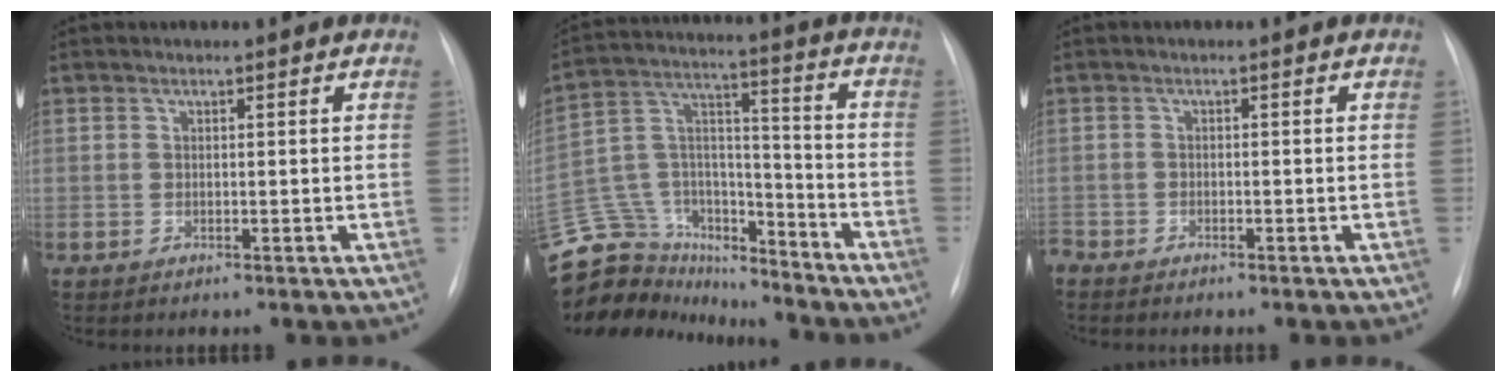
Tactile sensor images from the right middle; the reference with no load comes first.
{"total": 20.5, "force": [-18.2, 7.9, 5.2], "torque": [-0.119, 0.057, -0.296]}
{"total": 2.0, "force": [-1.9, 0.7, 0.4], "torque": [-0.007, -0.001, -0.030]}